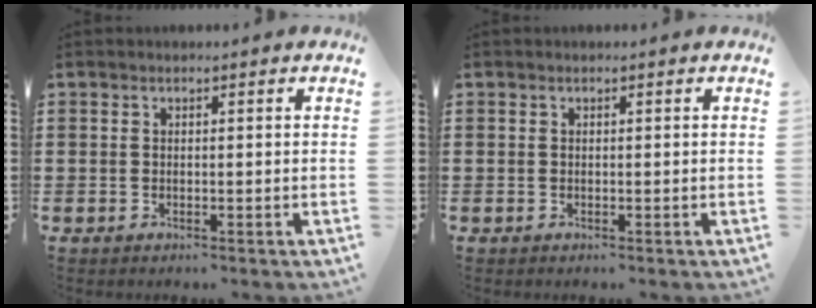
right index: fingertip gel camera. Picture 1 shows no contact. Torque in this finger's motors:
{"motor_torque": [0.00, 0.00, 0.00, 0.02]}